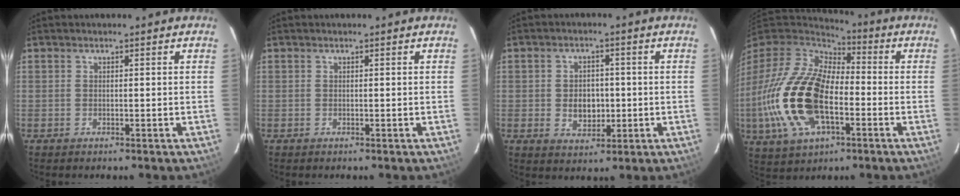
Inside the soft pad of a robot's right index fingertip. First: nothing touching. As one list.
[{"total": 0.0}, {"total": 5.6, "force": [-0.5, 4.3, 3.6], "torque": [-0.066, 0.003, -0.002]}, {"total": 23.5, "force": [-4.8, 13.0, 19.0], "torque": [-0.421, -0.020, -0.085]}]